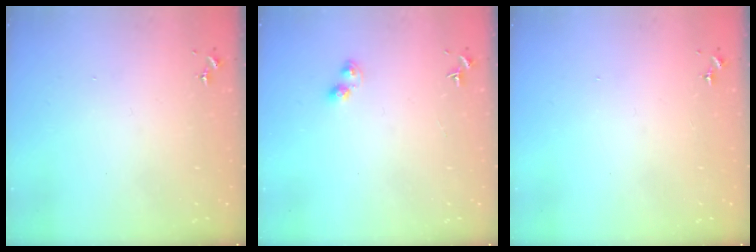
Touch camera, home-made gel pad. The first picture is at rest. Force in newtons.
{"total": 3.6, "press": 3.6, "slide": 0.5}
{"total": 0.0}